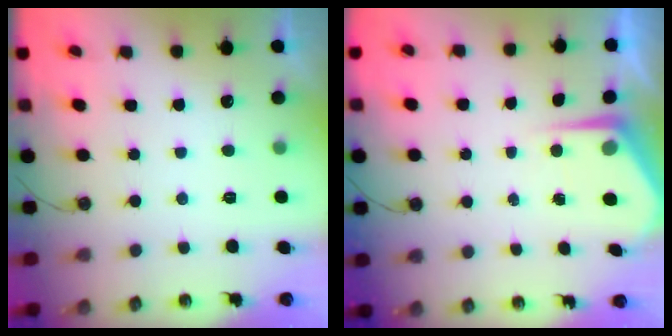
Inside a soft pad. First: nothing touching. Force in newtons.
{"total": 5.8, "press": 5.8, "slide": 0.2}